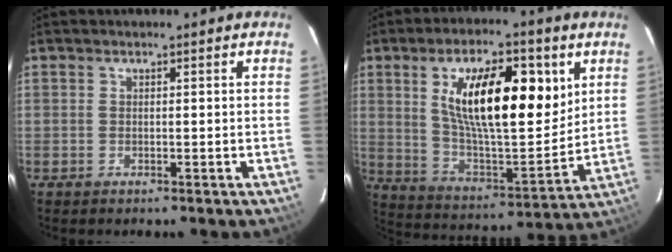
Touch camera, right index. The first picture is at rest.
{"total": 21.1, "force": [7.3, 8.0, 18.1], "torque": [-0.300, 0.003, 0.128]}